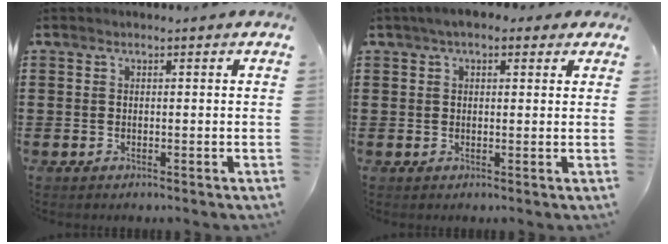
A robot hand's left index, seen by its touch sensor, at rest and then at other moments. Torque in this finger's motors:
{"motor_torque": [2.14, 0.00, 0.55, 0.08]}